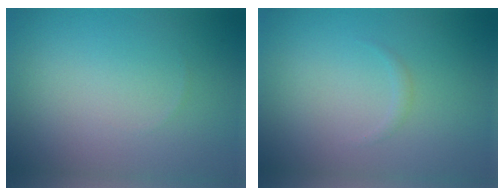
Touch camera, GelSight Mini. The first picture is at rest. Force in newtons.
{"total": 0.5, "press": 0.5, "slide": 0.0}